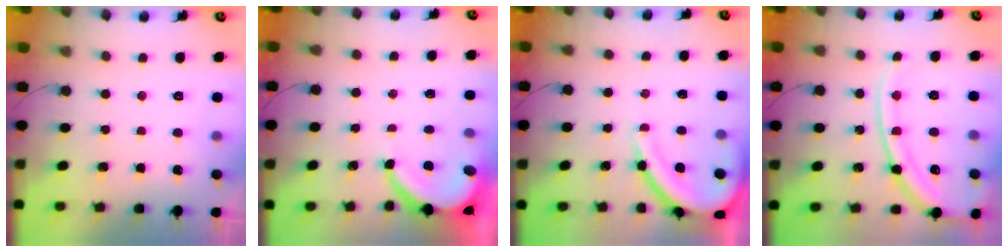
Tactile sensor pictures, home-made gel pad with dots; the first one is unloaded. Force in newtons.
{"total": 6.5, "press": 6.4, "slide": 0.9}
{"total": 12.4, "press": 12.3, "slide": 1.1}
{"total": 16.0, "press": 15.9, "slide": 2.0}